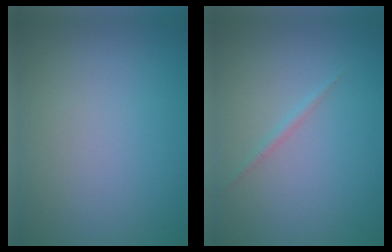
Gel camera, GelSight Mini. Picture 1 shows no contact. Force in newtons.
{"total": 0.7, "press": 0.7, "slide": 0.0}